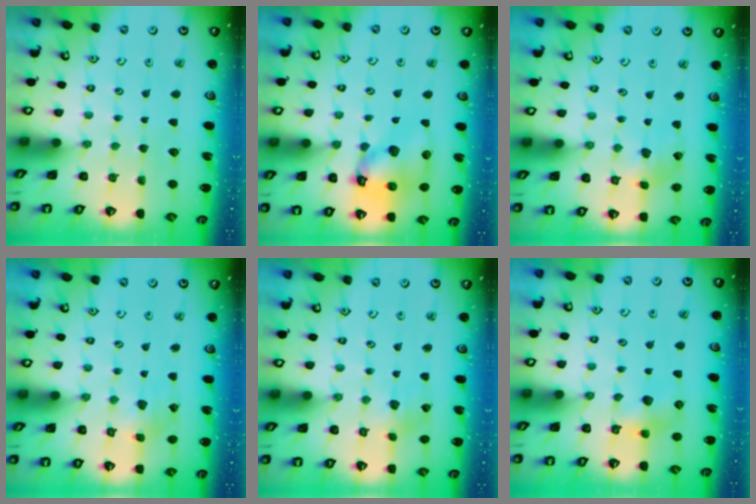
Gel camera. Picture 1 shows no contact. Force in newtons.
{"total": 13.6, "press": 13.5, "slide": 1.8}
{"total": 3.8, "press": 3.8, "slide": 0.4}
{"total": 2.4, "press": 2.4, "slide": 0.3}
{"total": 2.5, "press": 2.4, "slide": 0.6}
{"total": 5.5, "press": 5.4, "slide": 0.7}